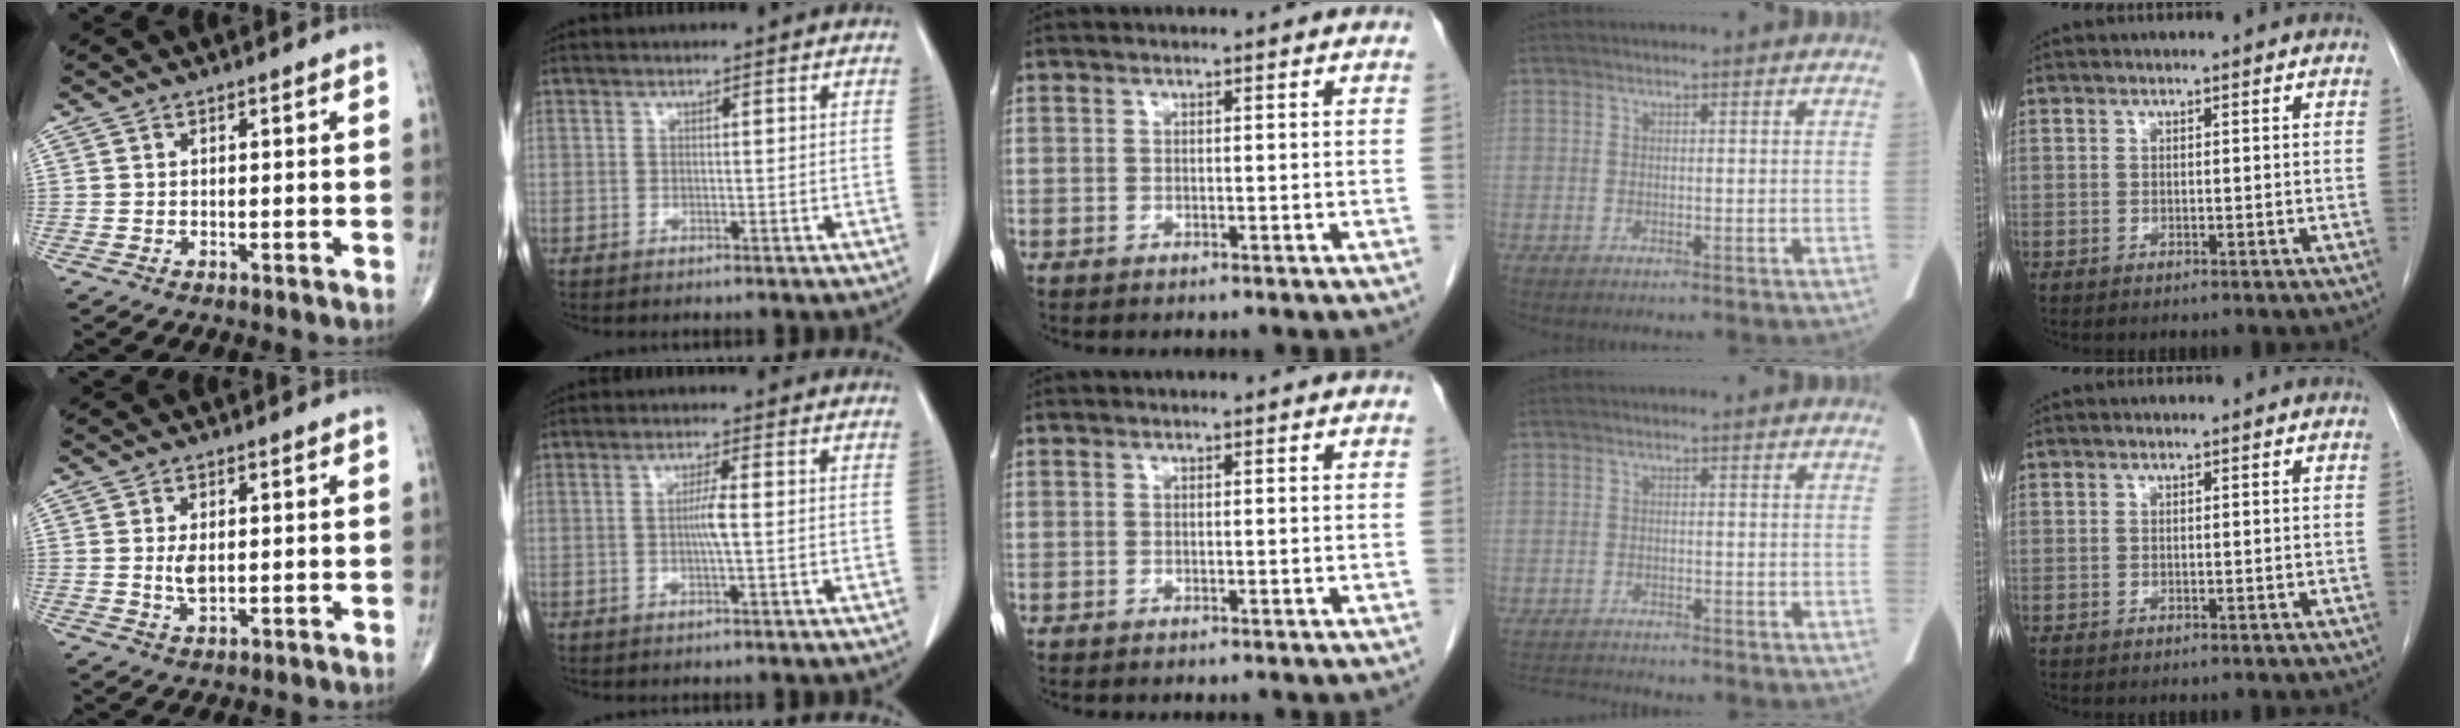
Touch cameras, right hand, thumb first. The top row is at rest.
{"thumb": {"total": 2.8, "force": [0.3, 1.3, 2.4], "torque": [-0.045, -0.007, 0.009]}, "index": {"total": 2.9, "force": [-0.2, -0.1, 2.9], "torque": [-0.055, -0.002, -0.004]}, "ring": {"total": 3.2, "force": [-3.2, 0.0, 0.4], "torque": [-0.010, -0.014, -0.051]}}